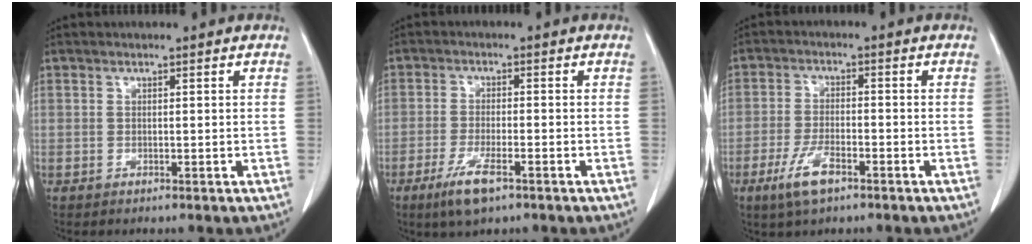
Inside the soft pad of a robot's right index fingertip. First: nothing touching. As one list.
[{"total": 6.0, "force": [-3.5, 1.2, 4.7], "torque": [-0.097, -0.011, -0.058]}, {"total": 5.9, "force": [-3.5, 1.8, 4.5], "torque": [-0.095, -0.005, -0.062]}]